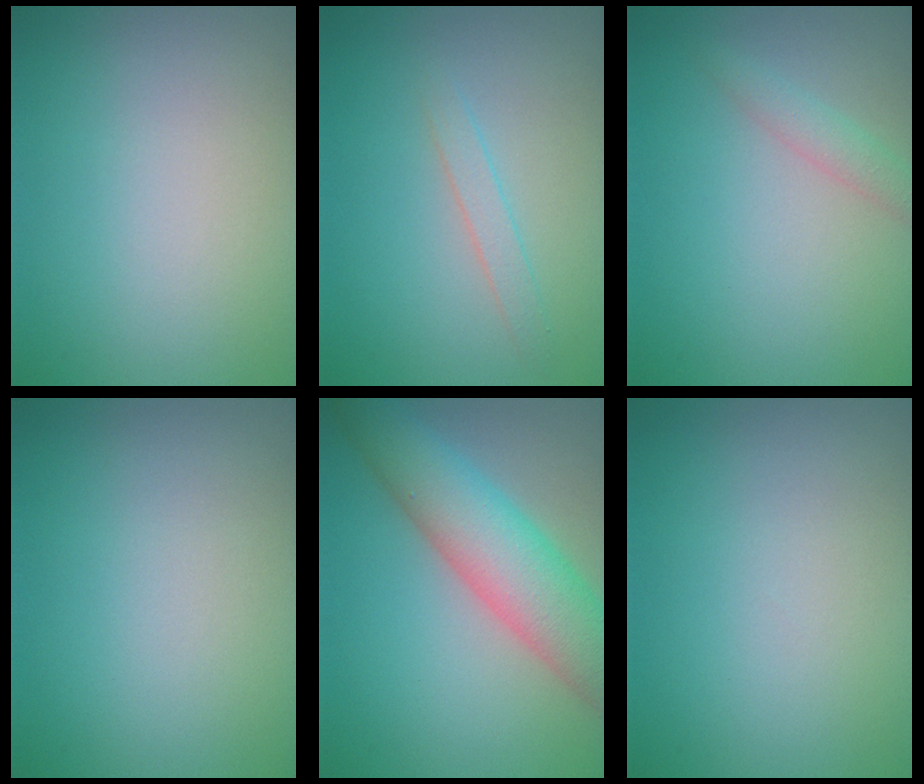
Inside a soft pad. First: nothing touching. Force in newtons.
{"total": 1.3, "press": 1.3, "slide": 0.1}
{"total": 1.5, "press": 1.5, "slide": 0.0}
{"total": 0.0}
{"total": 7.6, "press": 7.6, "slide": 0.3}
{"total": 0.0}